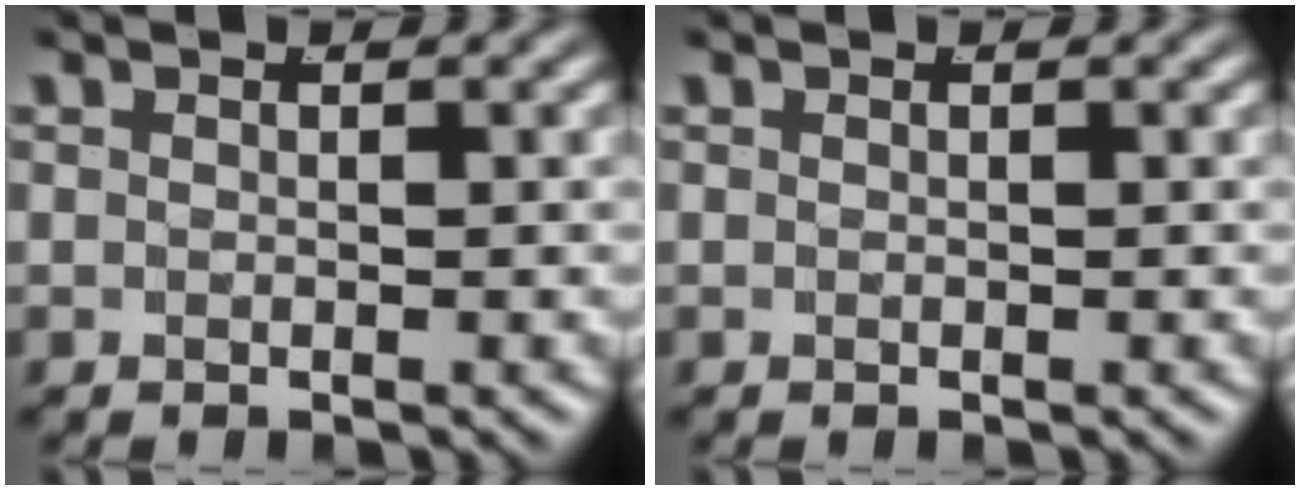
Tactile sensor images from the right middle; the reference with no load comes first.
{"total": 0.0}